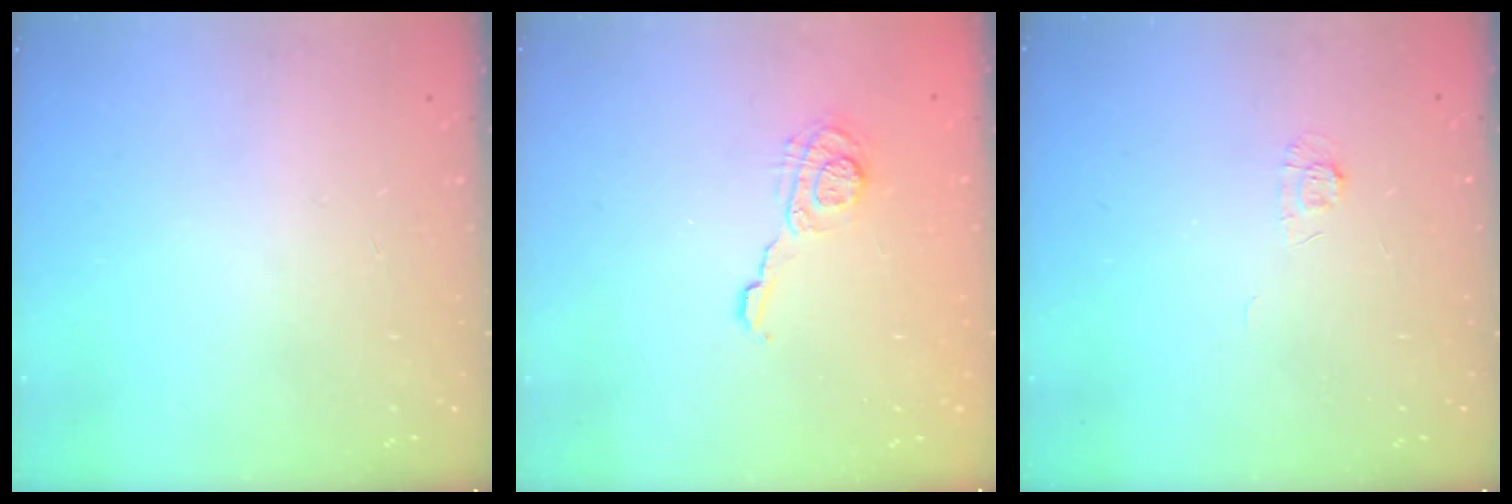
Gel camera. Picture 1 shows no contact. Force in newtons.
{"total": 9.5, "press": 9.5, "slide": 0.5}
{"total": 4.0, "press": 4.0, "slide": 0.4}